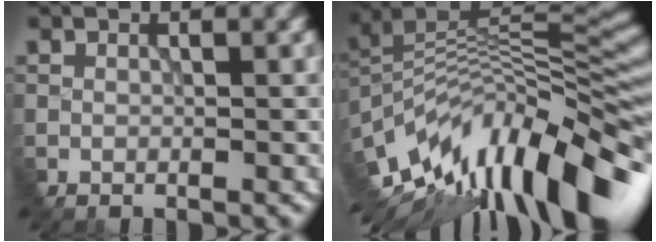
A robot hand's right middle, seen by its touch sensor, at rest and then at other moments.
{"total": 14.2, "force": [-6.9, 5.2, 11.3], "torque": [-0.204, 0.015, -0.125]}